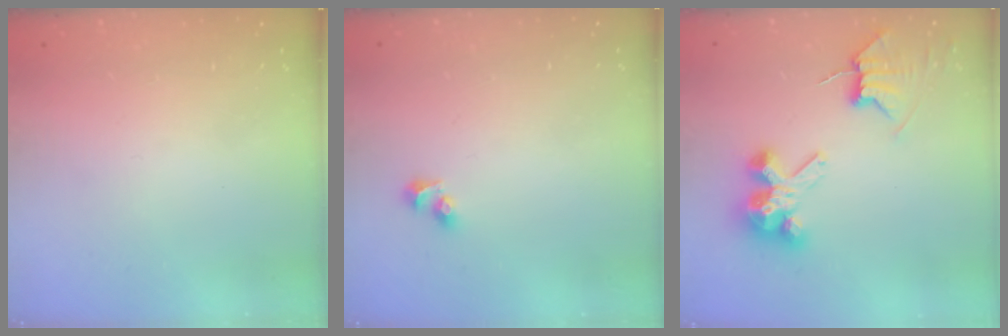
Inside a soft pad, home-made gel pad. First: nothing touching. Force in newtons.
{"total": 3.5, "press": 3.0, "slide": 1.8}
{"total": 7.8, "press": 7.7, "slide": 0.6}